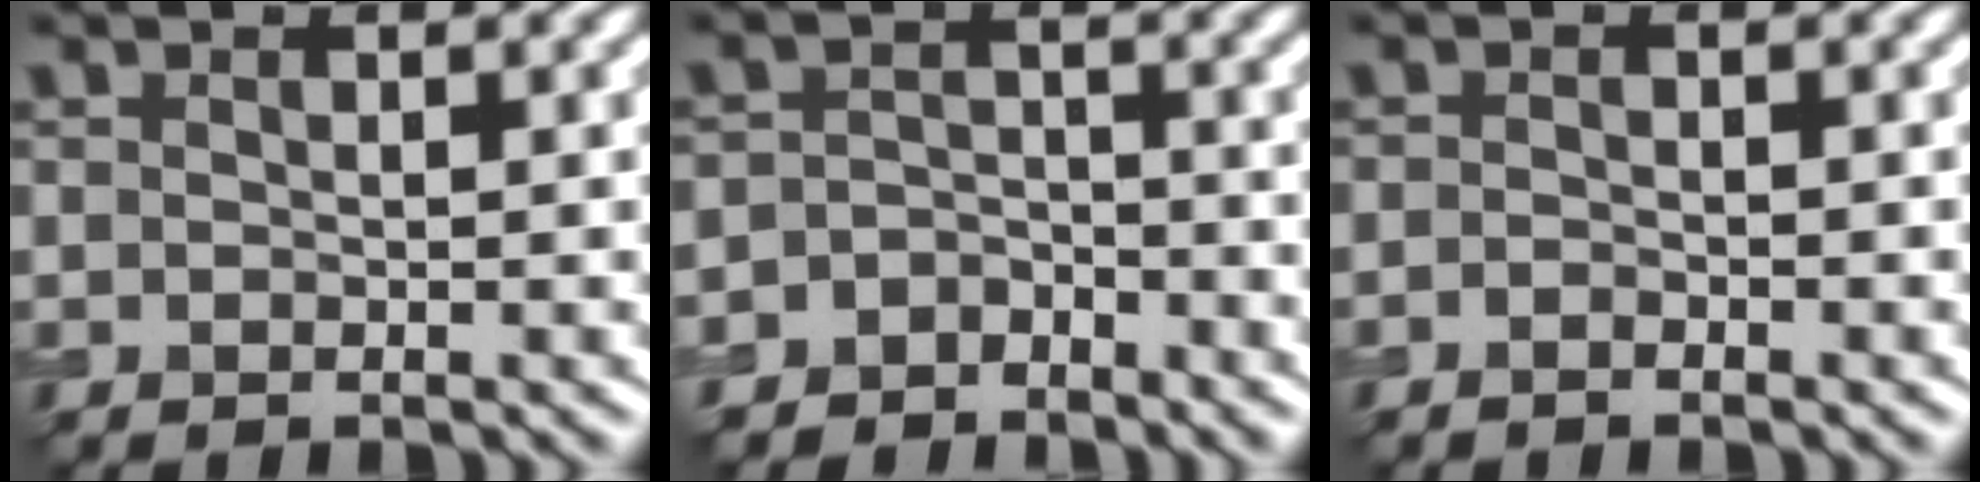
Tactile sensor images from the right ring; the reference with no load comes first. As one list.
[{"total": 3.8, "force": [-3.2, 1.8, -0.6], "torque": [0.025, -0.001, -0.052]}, {"total": 0.6, "force": [-0.6, 0.1, -0.1], "torque": [0.002, 0.000, -0.015]}]